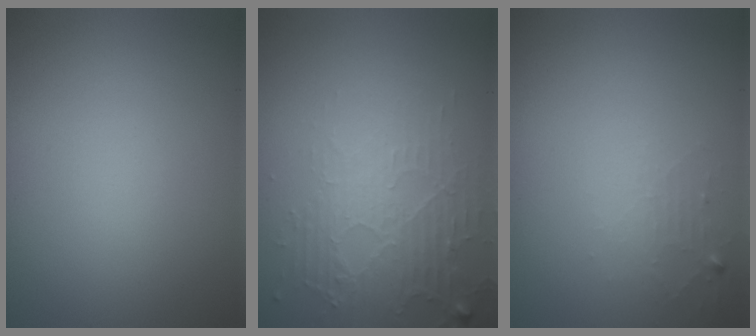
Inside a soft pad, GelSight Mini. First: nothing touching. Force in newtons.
{"total": 4.0, "press": 2.9, "slide": 2.8}
{"total": 1.3, "press": 1.3, "slide": 0.2}